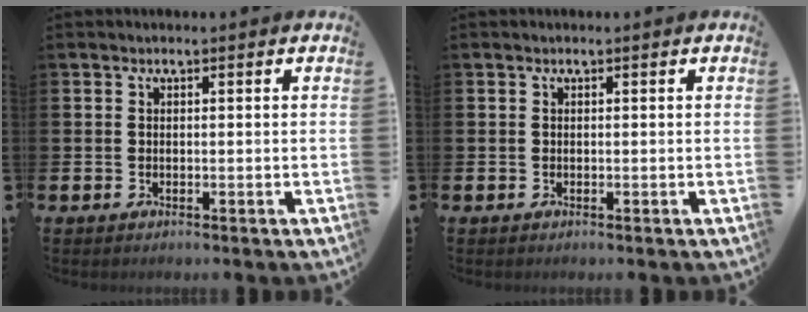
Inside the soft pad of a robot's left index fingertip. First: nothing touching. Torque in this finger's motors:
{"motor_torque": [0.00, 0.00, 0.00, 0.00]}